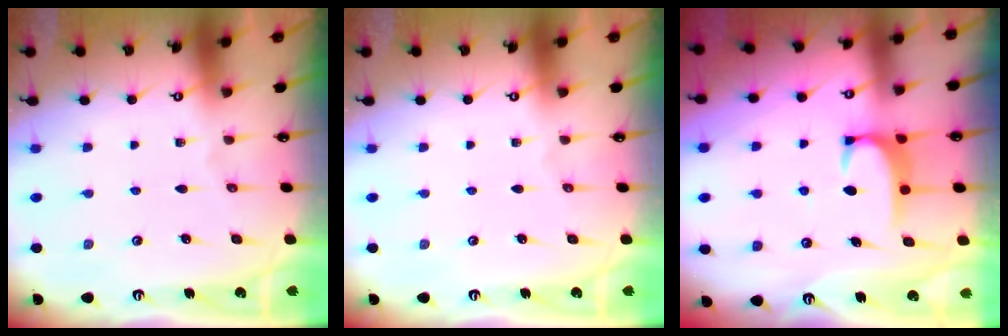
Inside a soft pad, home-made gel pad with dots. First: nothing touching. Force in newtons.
{"total": 0.0}
{"total": 2.0, "press": 1.9, "slide": 0.5}